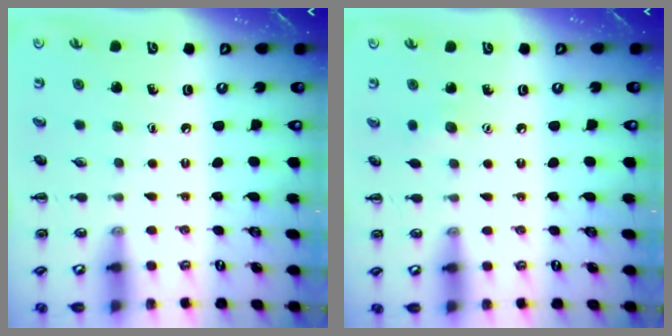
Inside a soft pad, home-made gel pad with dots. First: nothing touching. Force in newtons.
{"total": 3.8, "press": 3.6, "slide": 0.9}